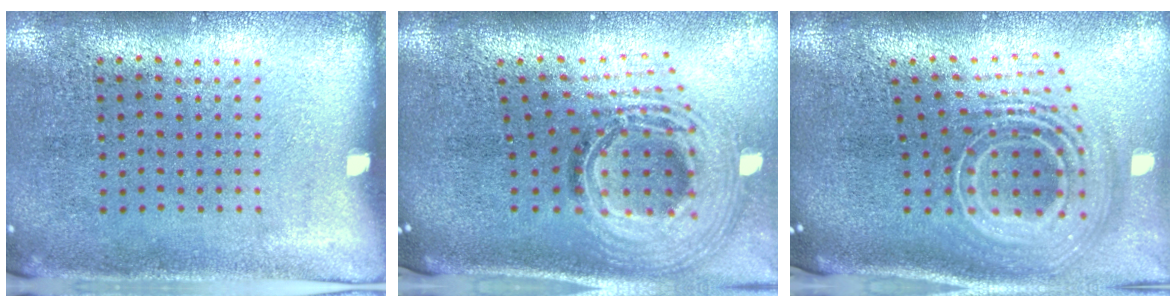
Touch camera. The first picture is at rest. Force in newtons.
{"total": 2.4, "press": 1.8, "slide": 1.6}
{"total": 3.1, "press": 2.0, "slide": 2.3}